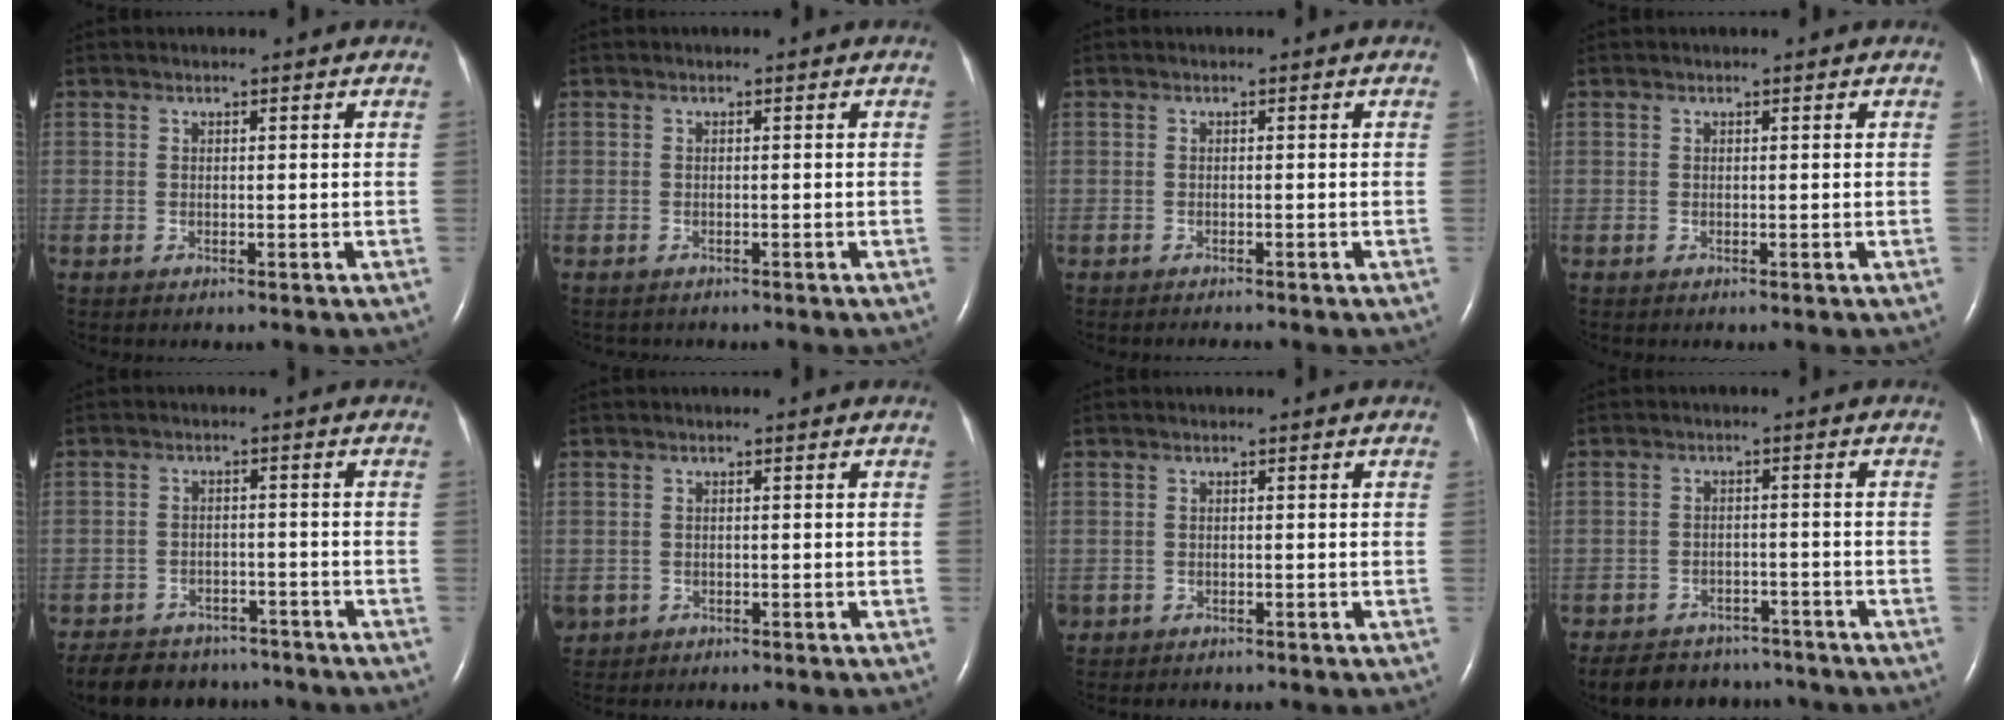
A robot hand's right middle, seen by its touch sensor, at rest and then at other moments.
{"total": 0.9, "force": [-0.8, 0.4, 0.1], "torque": [-0.010, 0.000, -0.012]}
{"total": 1.0, "force": [-0.9, 0.1, 0.3], "torque": [-0.009, -0.004, -0.012]}
{"total": 0.0}
{"total": 11.4, "force": [-9.6, 5.3, 3.2], "torque": [-0.059, 0.003, -0.128]}
{"total": 2.5, "force": [-1.1, 2.2, 0.4], "torque": [-0.011, 0.002, -0.015]}
{"total": 1.1, "force": [-0.7, 0.9, 0.2], "torque": [-0.013, 0.003, -0.007]}
{"total": 10.4, "force": [-9.0, 4.7, 2.4], "torque": [-0.039, 0.005, -0.116]}